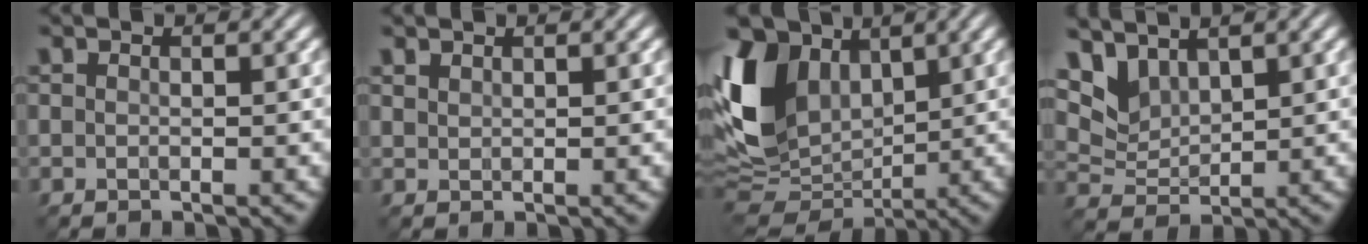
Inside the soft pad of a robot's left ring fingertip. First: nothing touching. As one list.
[{"total": 0.7, "force": [0.7, 0.2, 0.1], "torque": [-0.003, 0.000, 0.018]}, {"total": 11.2, "force": [3.1, 7.8, 7.4], "torque": [-0.180, 0.009, 0.049]}, {"total": 4.2, "force": [3.2, 2.0, 1.8], "torque": [-0.052, -0.004, 0.071]}]